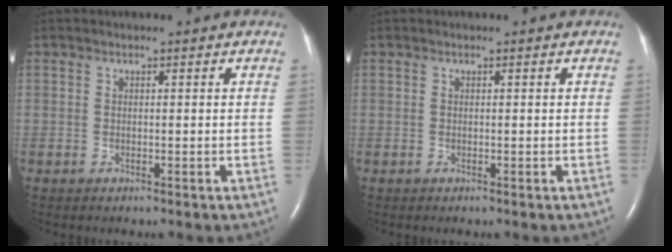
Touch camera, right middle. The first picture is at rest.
{"total": 0.0}